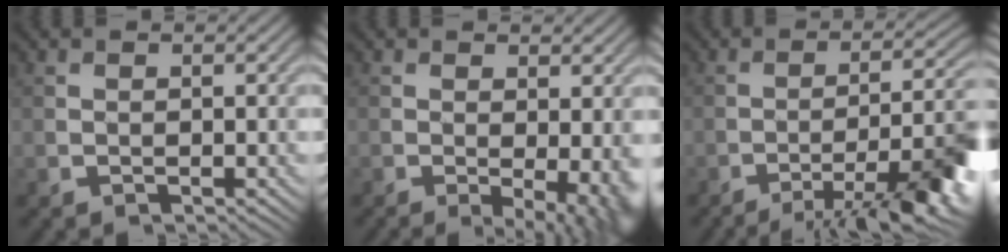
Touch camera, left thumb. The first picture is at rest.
{"total": 5.0, "force": [-1.5, 1.5, 4.6], "torque": [-0.058, -0.018, -0.013]}
{"total": 11.8, "force": [-6.9, 2.5, 9.2], "torque": [-0.125, 0.010, -0.106]}